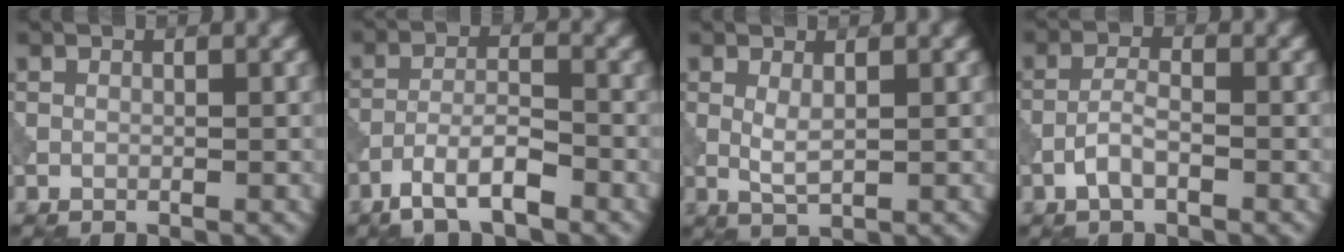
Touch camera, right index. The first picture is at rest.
{"total": 4.5, "force": [-3.1, 1.1, 3.0], "torque": [-0.059, 0.003, -0.065]}
{"total": 1.7, "force": [0.4, 0.4, 1.6], "torque": [-0.038, -0.002, 0.011]}
{"total": 2.3, "force": [-1.2, 0.7, 1.8], "torque": [-0.040, 0.007, -0.029]}